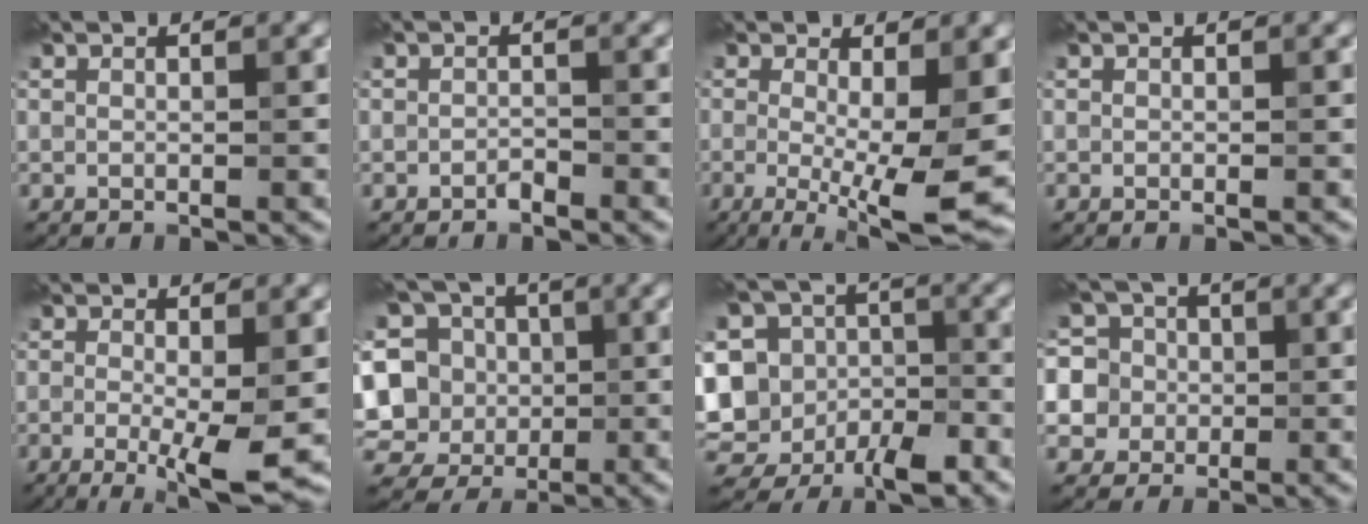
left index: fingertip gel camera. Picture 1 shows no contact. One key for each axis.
{"total": 0.8, "fx": -0.7, "fy": 0.4, "fz": 0.2, "tx": -0.002, "ty": 0.001, "tz": -0.013}
{"total": 8.7, "fx": -1.1, "fy": 2.1, "fz": 8.3, "tx": -0.135, "ty": -0.019, "tz": -0.016}
{"total": 0.0}
{"total": 4.9, "fx": -1.2, "fy": 0.9, "fz": 4.7, "tx": -0.080, "ty": -0.017, "tz": -0.020}
{"total": 14.3, "fx": 0.9, "fy": 13.2, "fz": 5.3, "tx": -0.155, "ty": 0.024, "tz": -0.002}
{"total": 13.6, "fx": -4.5, "fy": 11.6, "fz": 5.5, "tx": -0.151, "ty": -0.016, "tz": -0.081}
{"total": 9.7, "fx": 0.8, "fy": 9.1, "fz": 3.2, "tx": -0.080, "ty": 0.028, "tz": -0.007}